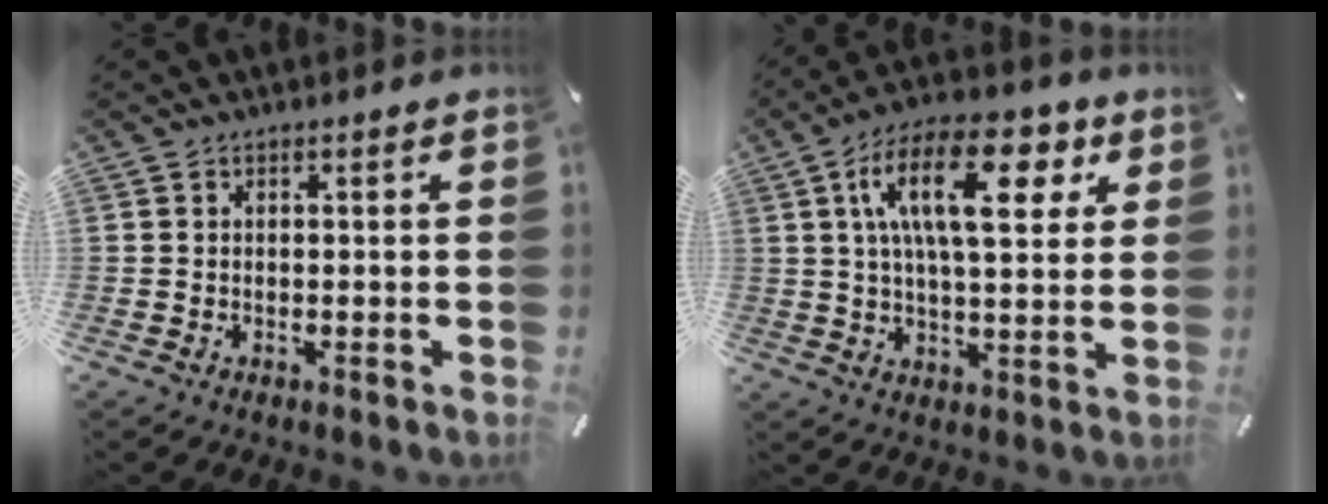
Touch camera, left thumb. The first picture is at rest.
{"total": 18.8, "force": [6.9, 8.6, 15.2], "torque": [-0.256, -0.003, 0.109]}